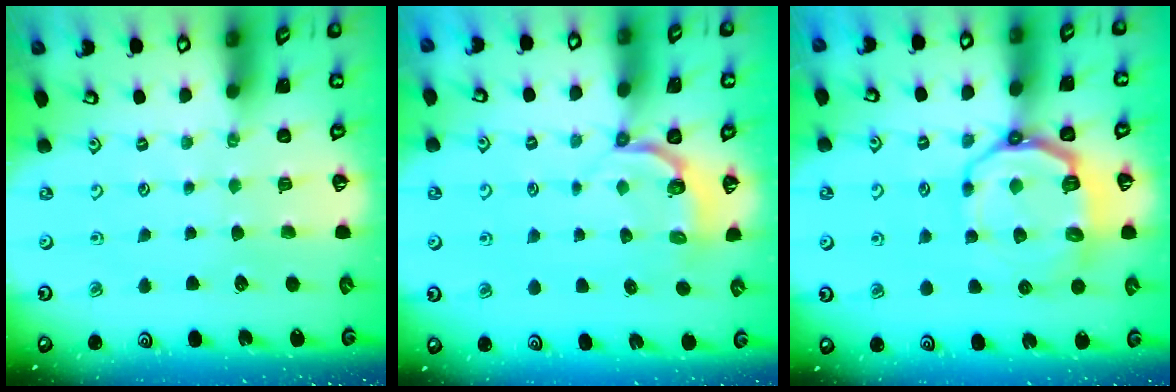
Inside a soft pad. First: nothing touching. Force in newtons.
{"total": 3.4, "press": 2.3, "slide": 2.5}
{"total": 11.2, "press": 10.3, "slide": 4.2}